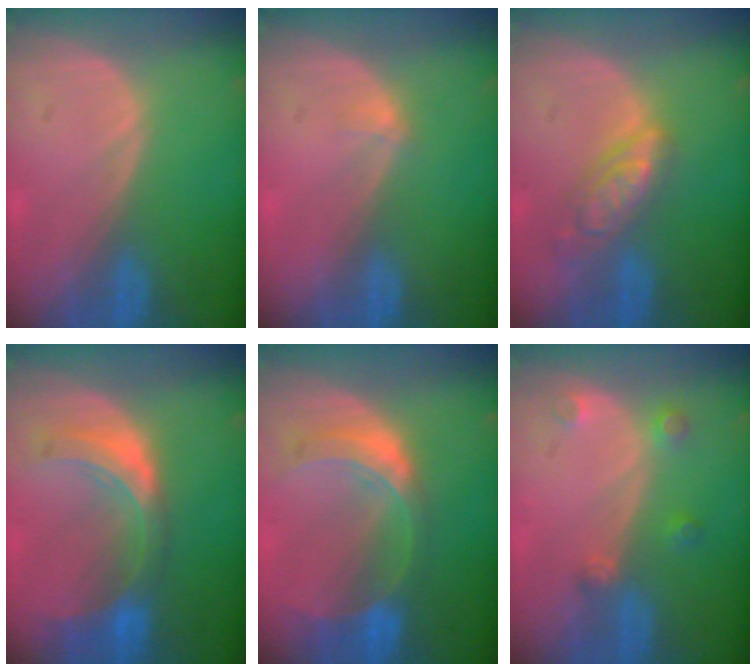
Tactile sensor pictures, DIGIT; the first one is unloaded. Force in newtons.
{"total": 1.1, "press": 0.8, "slide": 0.7}
{"total": 6.0, "press": 5.1, "slide": 3.0}
{"total": 8.0, "press": 7.1, "slide": 3.8}
{"total": 7.6, "press": 6.7, "slide": 3.6}
{"total": 2.7, "press": 2.6, "slide": 0.5}